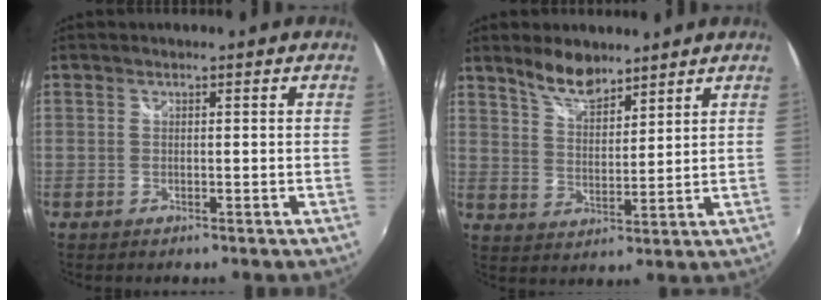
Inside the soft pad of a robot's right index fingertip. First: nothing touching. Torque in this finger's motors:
{"motor_torque": [0.09, 0.08, 0.07, 0.03]}